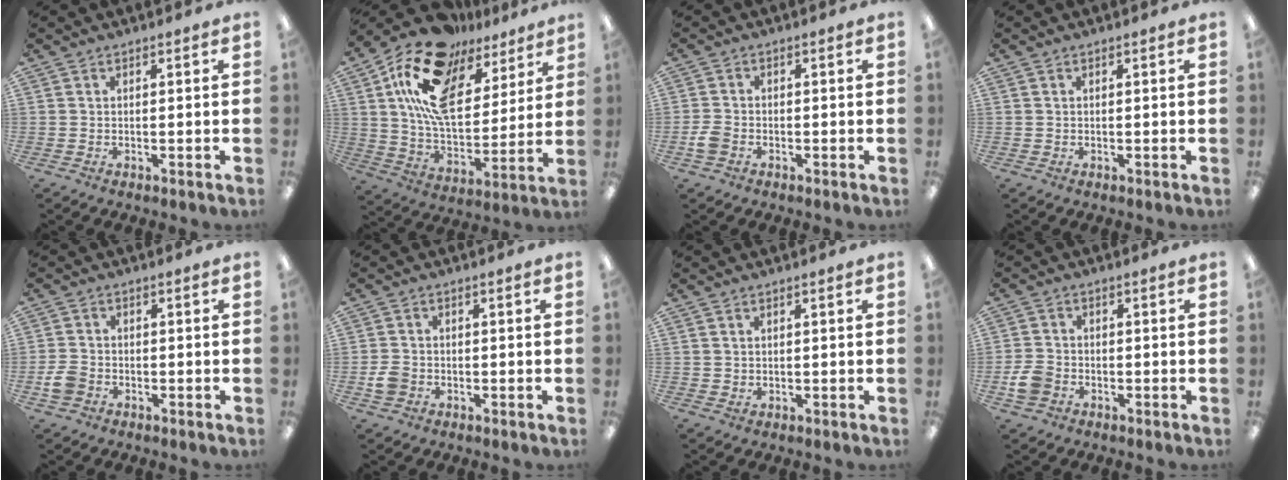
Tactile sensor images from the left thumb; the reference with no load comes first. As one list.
[{"total": 20.9, "force": [11.8, 11.3, 13.1], "torque": [-0.254, -0.057, 0.208]}, {"total": 3.0, "force": [-1.2, 2.2, 1.7], "torque": [-0.033, 0.005, -0.023]}, {"total": 0.0}, {"total": 3.8, "force": [-1.6, 3.0, 1.7], "torque": [-0.032, 0.008, -0.028]}, {"total": 3.4, "force": [-1.0, 2.9, 1.4], "torque": [-0.014, 0.004, -0.019]}, {"total": 1.0, "force": [0.7, 0.7, 0.1], "torque": [-0.002, 0.002, 0.012]}, {"total": 4.7, "force": [-1.9, 3.7, 2.2], "torque": [-0.038, 0.006, -0.035]}]